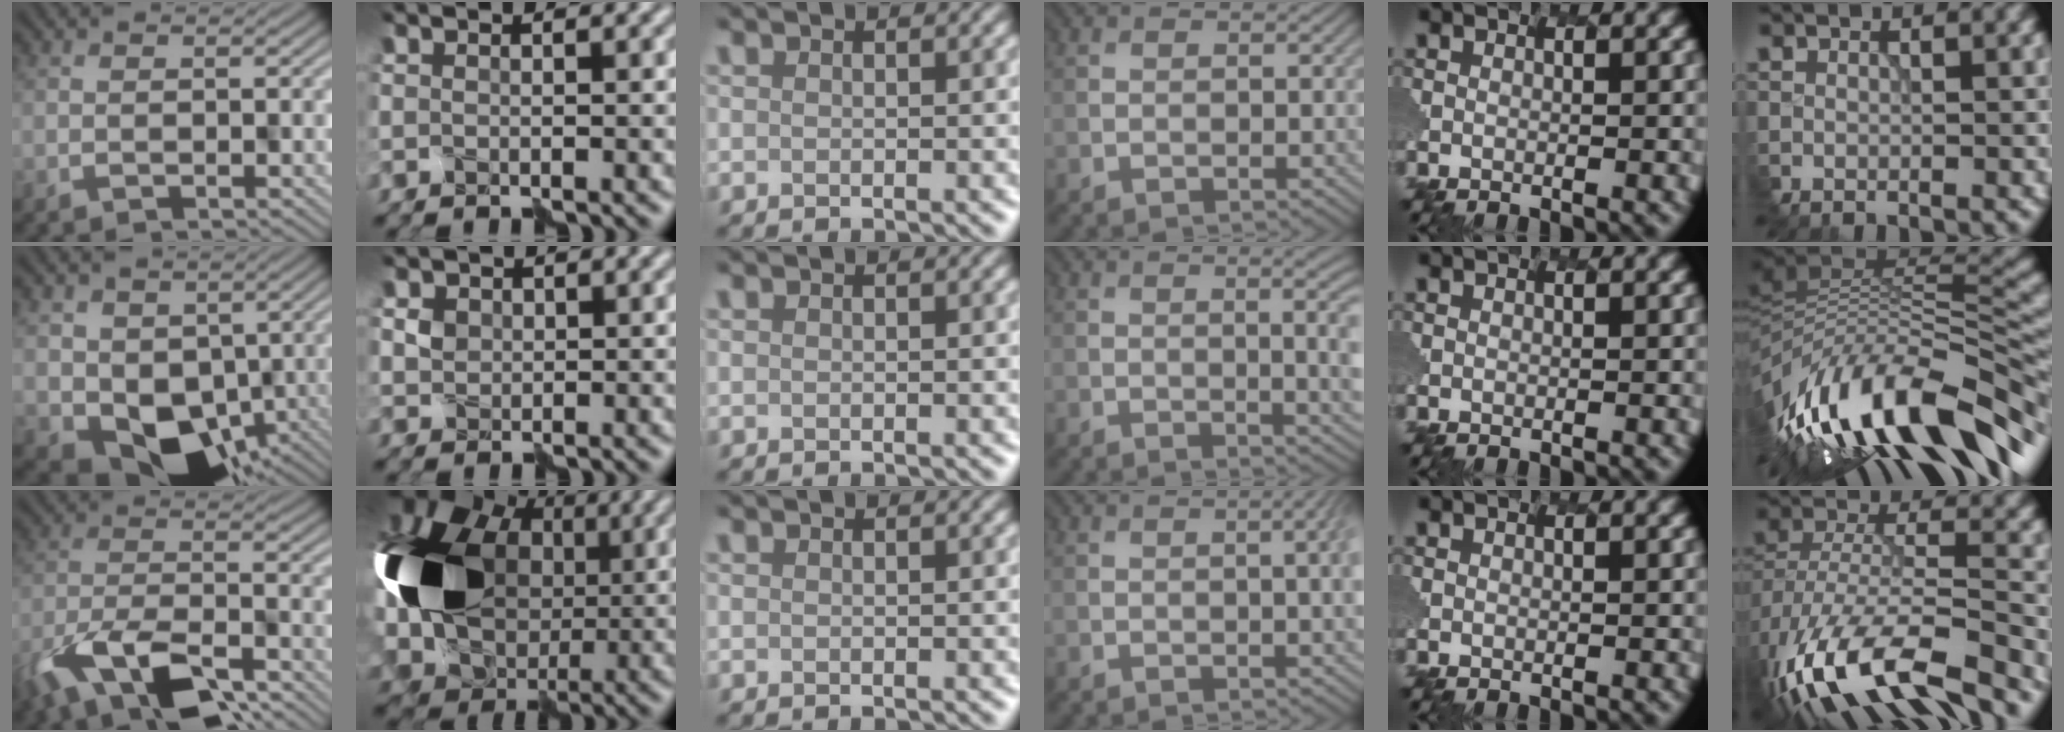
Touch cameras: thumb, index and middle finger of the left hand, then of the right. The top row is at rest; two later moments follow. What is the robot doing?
{"motion": "disassemble", "object": "hinged jar"}